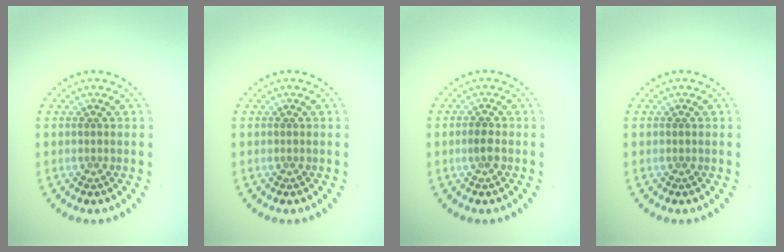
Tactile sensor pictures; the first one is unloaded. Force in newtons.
{"total": 0.0}
{"total": 1.1, "press": 1.1, "slide": 0.3}
{"total": 0.0}